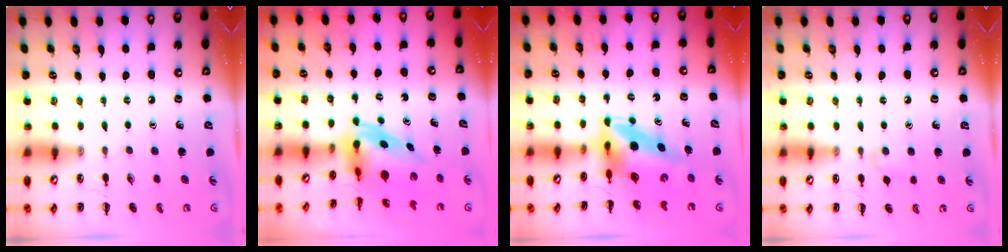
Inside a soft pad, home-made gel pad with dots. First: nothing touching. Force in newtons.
{"total": 3.9, "press": 3.7, "slide": 1.1}
{"total": 6.6, "press": 6.3, "slide": 1.9}
{"total": 4.5, "press": 4.1, "slide": 1.9}